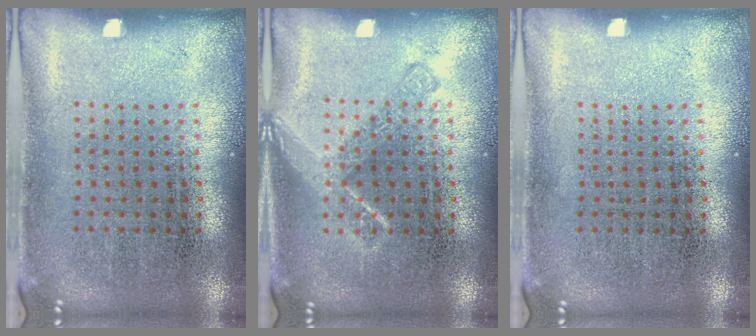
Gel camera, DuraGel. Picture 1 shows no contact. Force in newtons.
{"total": 1.3, "press": 1.3, "slide": 0.2}
{"total": 0.0}